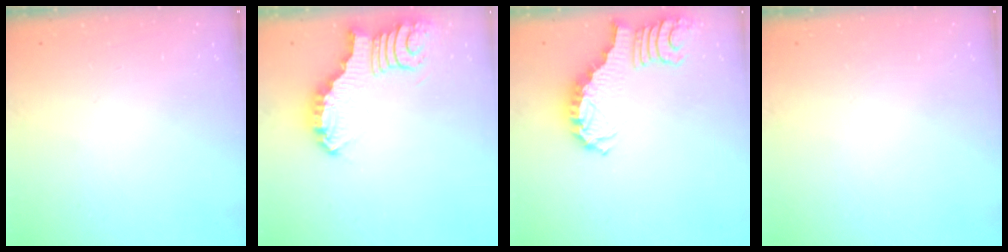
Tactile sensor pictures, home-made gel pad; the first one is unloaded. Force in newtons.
{"total": 3.7, "press": 3.7, "slide": 0.4}
{"total": 3.0, "press": 2.9, "slide": 0.5}
{"total": 0.0}